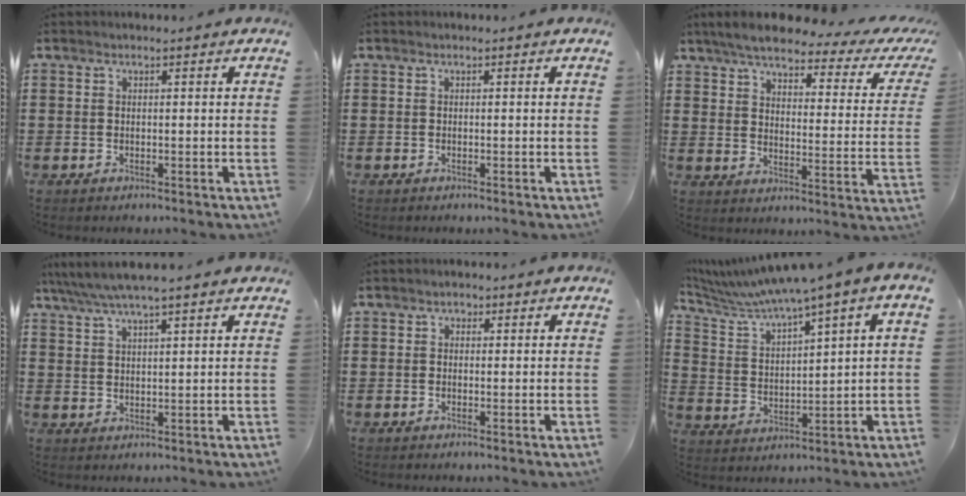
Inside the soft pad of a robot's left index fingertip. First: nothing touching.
{"total": 0.0}
{"total": 5.4, "force": [4.5, 0.7, 3.0], "torque": [-0.082, -0.024, 0.073]}
{"total": 4.6, "force": [3.7, 0.3, 2.6], "torque": [-0.060, -0.008, 0.065]}
{"total": 0.8, "force": [0.1, 0.7, 0.3], "torque": [-0.009, 0.006, 0.002]}
{"total": 5.1, "force": [4.1, -0.7, 3.0], "torque": [-0.079, -0.033, 0.062]}